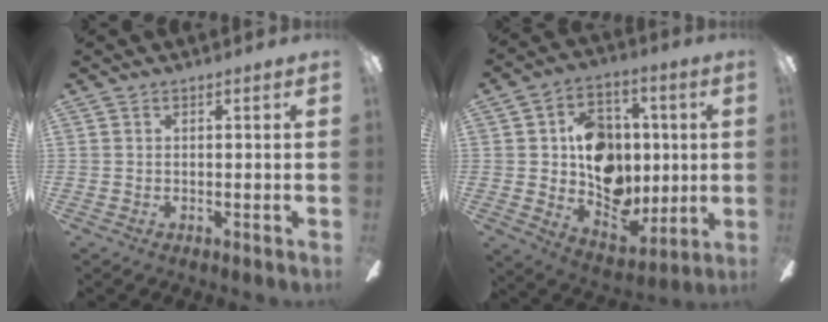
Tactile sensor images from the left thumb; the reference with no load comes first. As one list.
[{"total": 15.2, "force": [2.1, 12.7, 8.2], "torque": [-0.112, 0.002, 0.056]}]